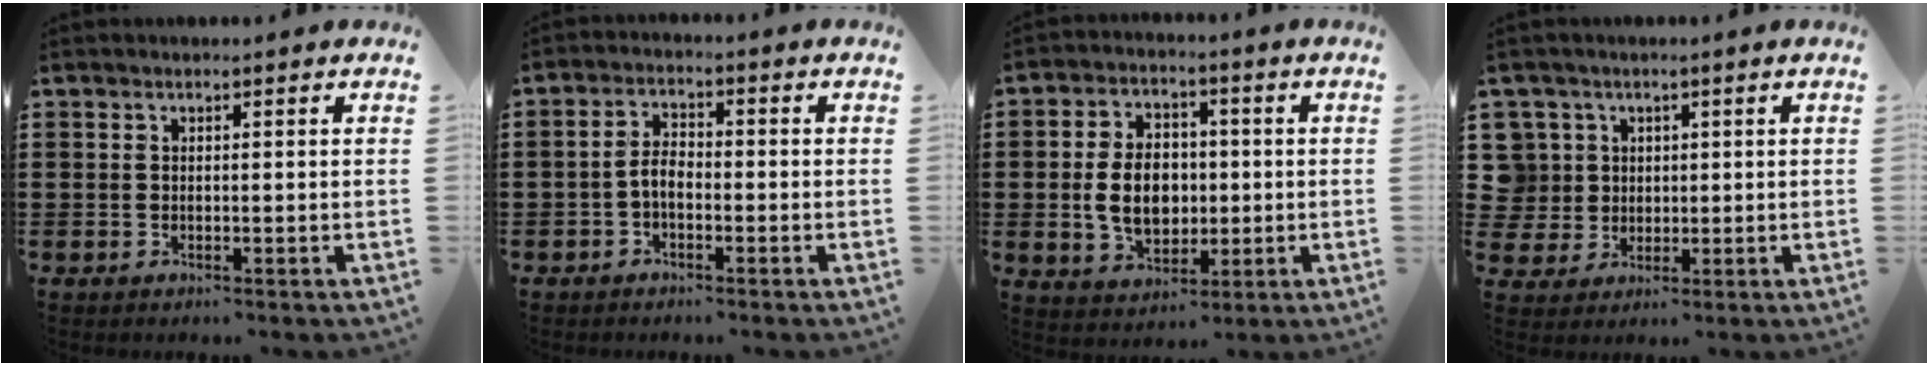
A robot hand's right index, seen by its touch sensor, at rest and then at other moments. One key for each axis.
{"total": 3.4, "fx": -1.3, "fy": 1.7, "fz": 2.7, "tx": -0.065, "ty": 0.002, "tz": -0.029}
{"total": 8.4, "fx": -0.4, "fy": 6.0, "fz": 5.9, "tx": -0.121, "ty": 0.004, "tz": -0.013}
{"total": 5.5, "fx": 1.3, "fy": 5.4, "fz": 0.4, "tx": -0.043, "ty": 0.013, "tz": 0.024}